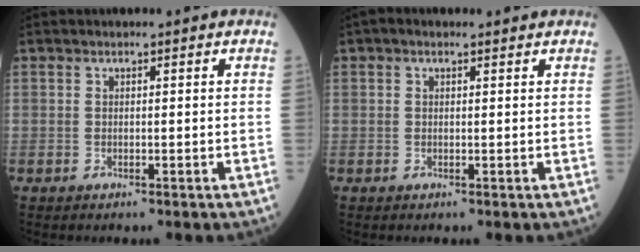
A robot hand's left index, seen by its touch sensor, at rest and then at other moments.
{"total": 0.8, "force": [0.2, 0.5, 0.6], "torque": [-0.016, 0.010, -0.001]}